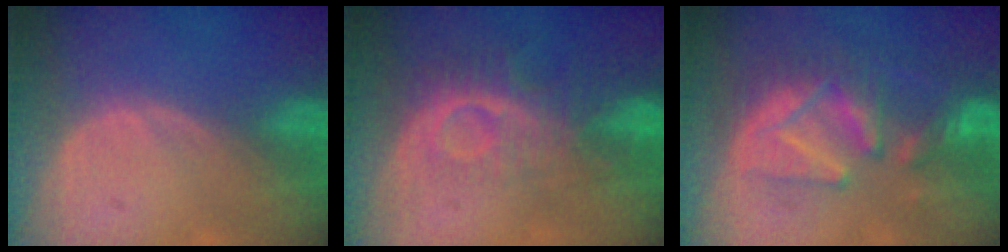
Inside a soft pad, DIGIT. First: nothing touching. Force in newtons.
{"total": 9.4, "press": 8.2, "slide": 4.5}
{"total": 9.0, "press": 9.0, "slide": 0.4}